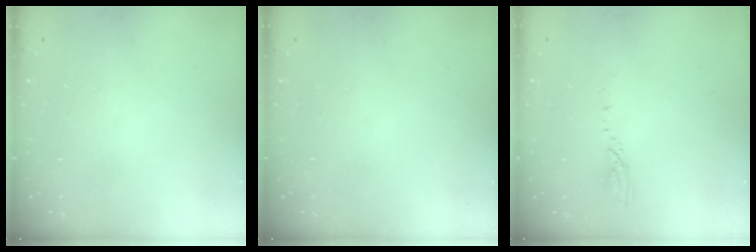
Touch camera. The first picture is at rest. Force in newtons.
{"total": 0.0}
{"total": 2.9, "press": 2.9, "slide": 0.2}